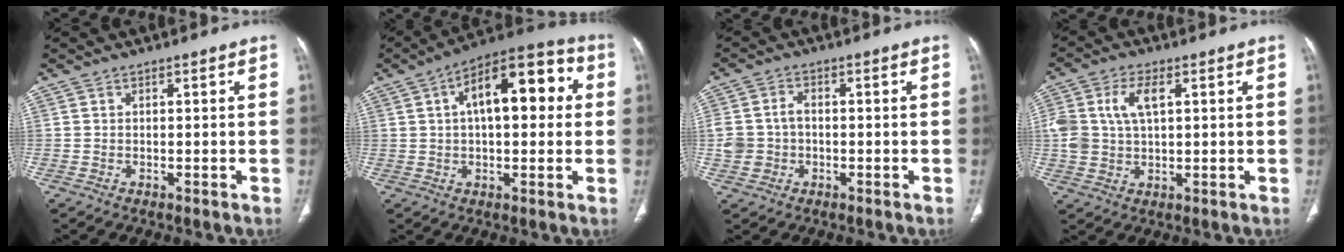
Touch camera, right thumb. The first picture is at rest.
{"total": 16.2, "force": [3.4, 7.7, 13.8], "torque": [-0.176, 0.036, 0.042]}
{"total": 5.4, "force": [-0.7, 4.6, 2.8], "torque": [-0.048, 0.021, -0.011]}
{"total": 8.2, "force": [2.1, 4.7, 6.4], "torque": [-0.139, 0.011, 0.044]}